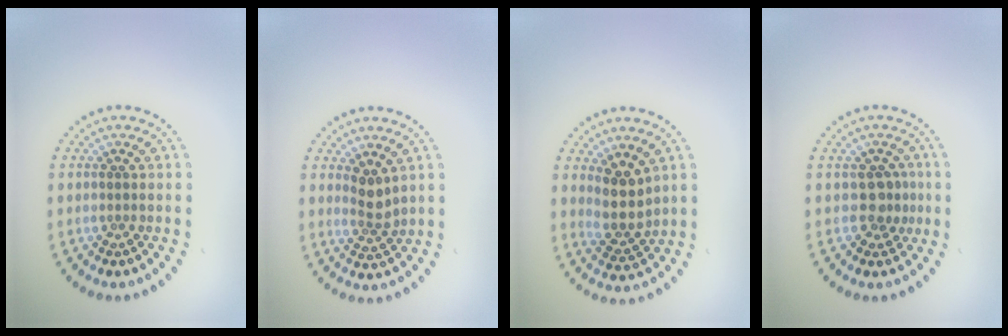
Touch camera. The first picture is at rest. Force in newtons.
{"total": 2.1, "press": 1.6, "slide": 1.3}
{"total": 3.2, "press": 2.7, "slide": 1.7}
{"total": 1.8, "press": 1.6, "slide": 1.0}